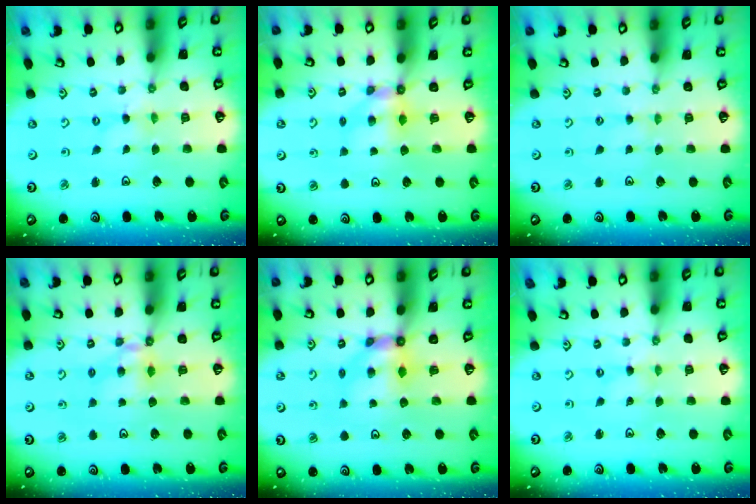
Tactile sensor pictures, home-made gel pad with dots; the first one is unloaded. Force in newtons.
{"total": 5.5, "press": 5.5, "slide": 0.1}
{"total": 0.0}
{"total": 6.3, "press": 6.2, "slide": 0.9}
{"total": 5.6, "press": 5.6, "slide": 0.3}
{"total": 0.0}